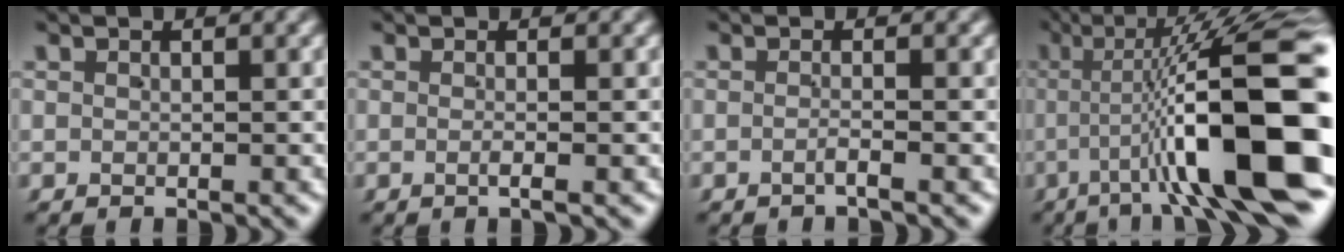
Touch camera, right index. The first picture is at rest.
{"total": 1.1, "force": [-0.7, -0.1, 0.9], "torque": [-0.021, -0.001, -0.013]}
{"total": 1.1, "force": [-1.0, -0.2, 0.5], "torque": [-0.013, 0.000, -0.022]}
{"total": 16.1, "force": [-0.6, 4.6, 15.4], "torque": [-0.204, -0.003, -0.012]}